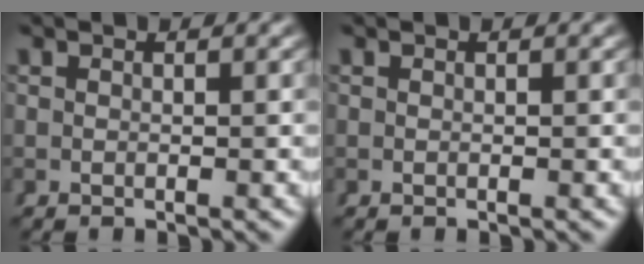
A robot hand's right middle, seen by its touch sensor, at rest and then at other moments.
{"total": 0.0}